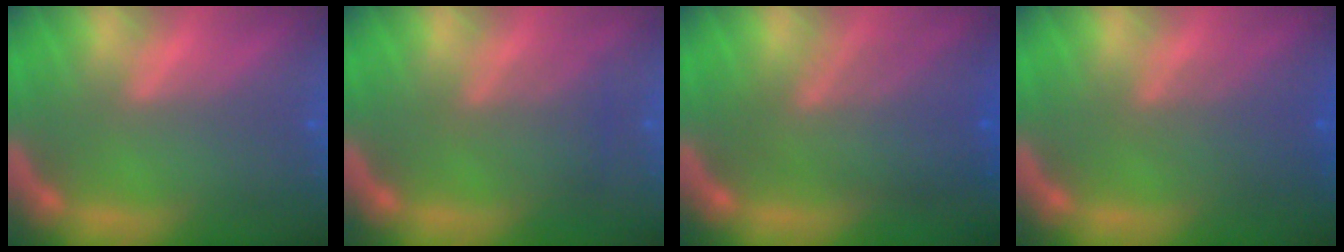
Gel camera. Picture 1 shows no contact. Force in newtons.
{"total": 3.0}
{"total": 7.0}
{"total": 3.6}